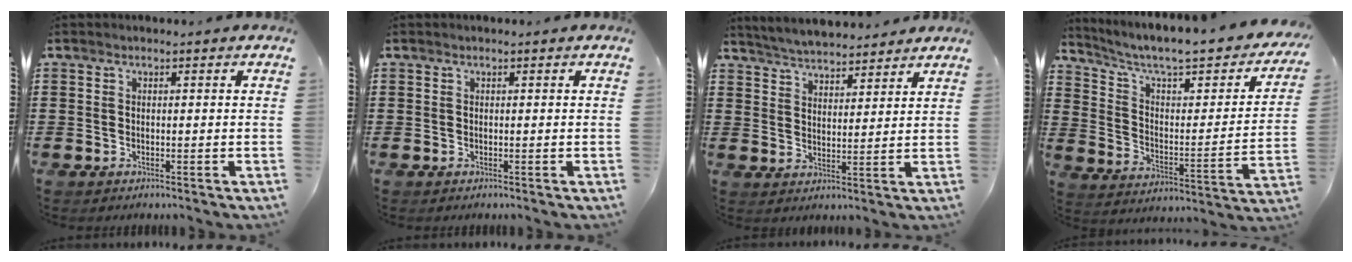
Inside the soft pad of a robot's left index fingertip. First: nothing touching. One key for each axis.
{"total": 0.0}
{"total": 4.5, "fx": 4.5, "fy": 0.1, "fz": 0.3, "tx": -0.023, "ty": -0.021, "tz": 0.082}
{"total": 6.0, "fx": 4.5, "fy": 1.3, "fz": 3.8, "tx": -0.087, "ty": -0.043, "tz": 0.070}